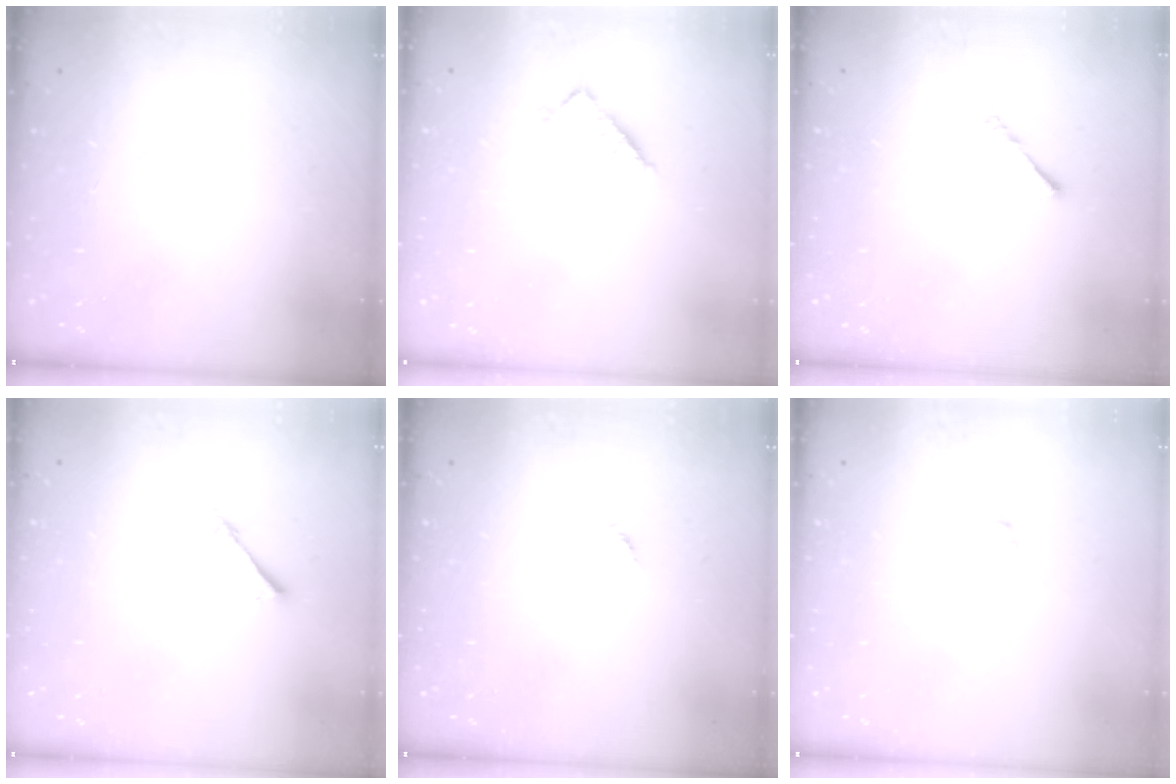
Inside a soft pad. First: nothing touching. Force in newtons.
{"total": 4.7, "press": 4.7, "slide": 0.9}
{"total": 2.2, "press": 2.1, "slide": 0.5}
{"total": 1.5, "press": 1.4, "slide": 0.2}
{"total": 2.9, "press": 2.9, "slide": 0.3}
{"total": 0.0}